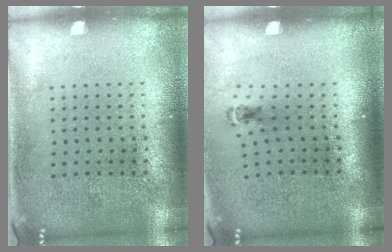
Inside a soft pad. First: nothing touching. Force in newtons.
{"total": 0.5, "press": 0.3, "slide": 0.4}